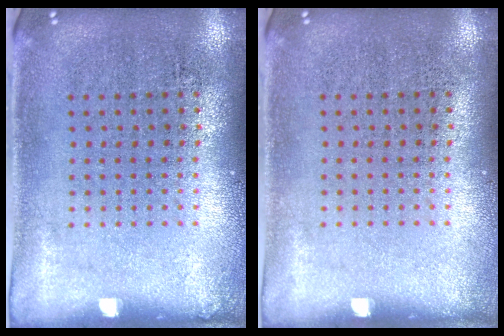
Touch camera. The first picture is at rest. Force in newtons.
{"total": 0.0}